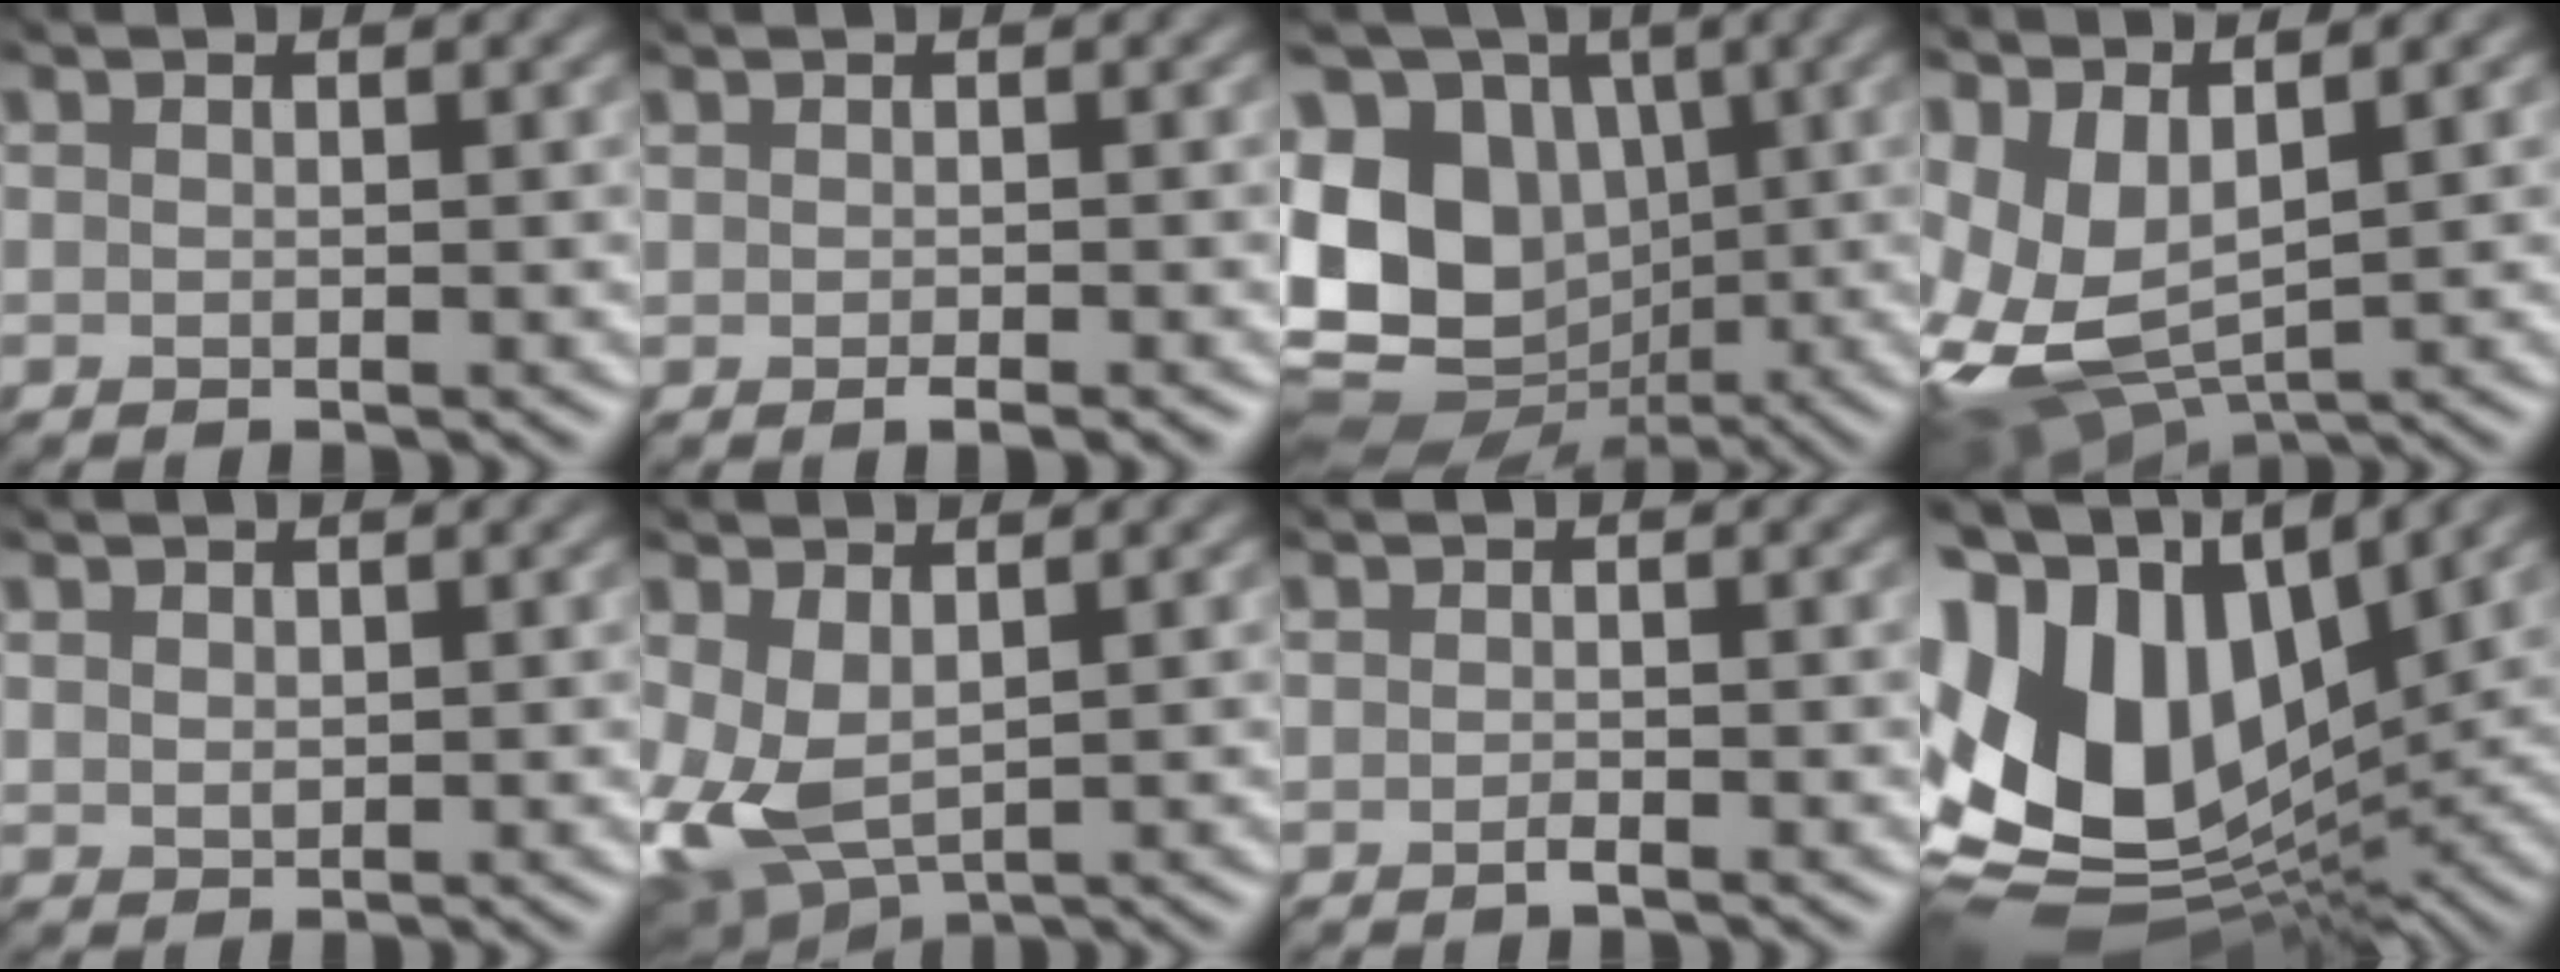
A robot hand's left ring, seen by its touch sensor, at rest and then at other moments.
{"total": 0.9, "force": [-0.1, 0.2, 0.9], "torque": [-0.015, -0.005, 0.000]}
{"total": 11.6, "force": [-1.0, 9.4, 6.7], "torque": [-0.152, 0.000, -0.025]}
{"total": 8.1, "force": [0.5, 4.4, 6.9], "torque": [-0.160, -0.010, 0.017]}
{"total": 1.1, "force": [0.7, 0.6, 0.6], "torque": [-0.018, 0.000, 0.018]}
{"total": 4.7, "force": [0.4, 2.7, 3.8], "torque": [-0.100, -0.010, 0.015]}
{"total": 0.8, "force": [-0.4, 0.2, 0.6], "torque": [-0.014, -0.005, -0.004]}
{"total": 15.6, "force": [1.6, 10.3, 11.6], "torque": [-0.257, 0.008, 0.029]}